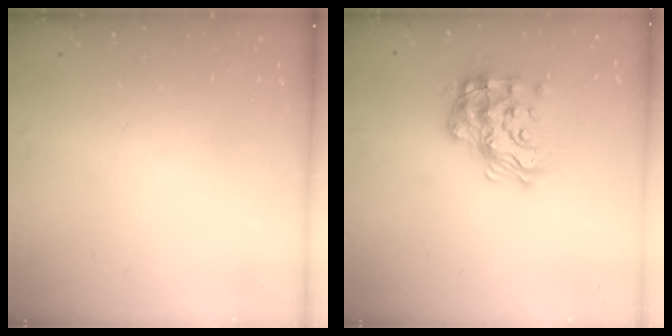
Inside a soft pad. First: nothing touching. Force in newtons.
{"total": 19.6, "press": 19.5, "slide": 1.4}